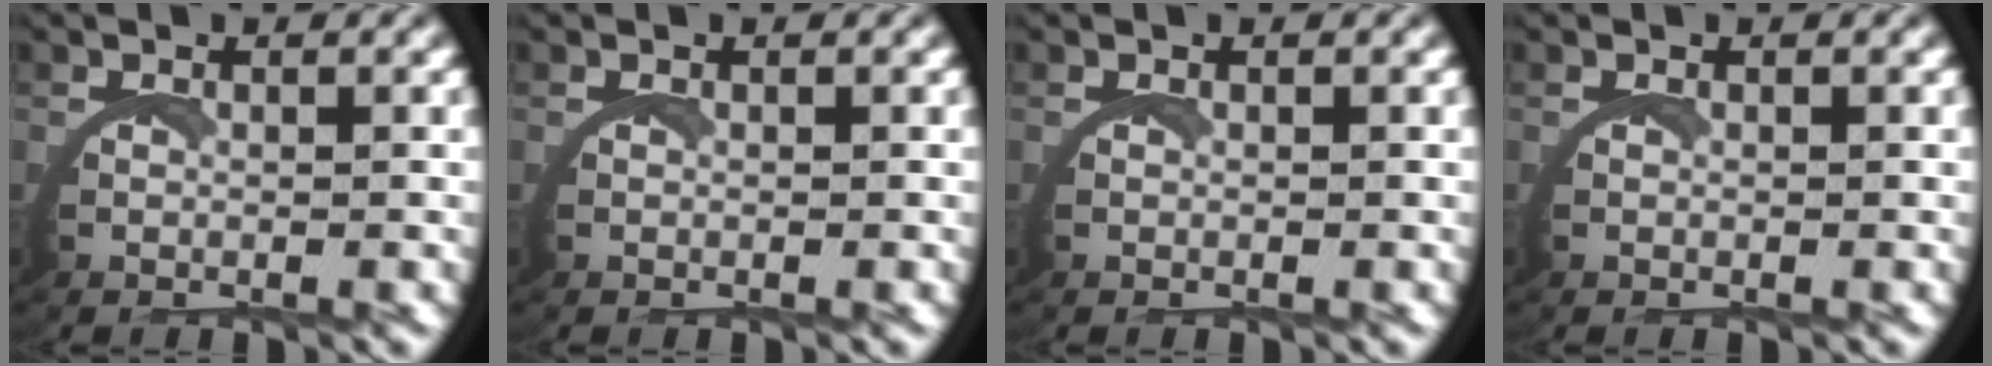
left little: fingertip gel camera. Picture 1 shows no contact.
{"total": 0.0}
{"total": 0.0}
{"total": 0.0}